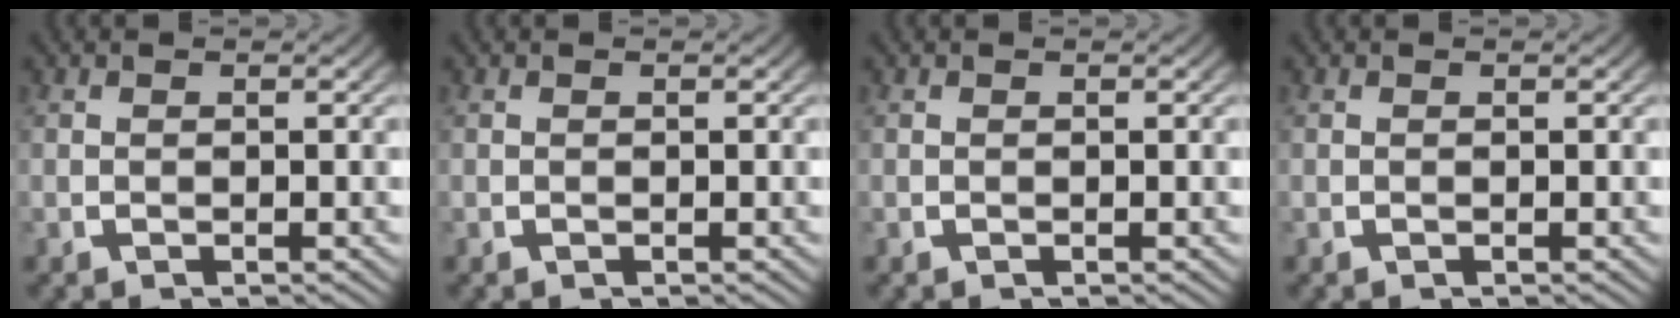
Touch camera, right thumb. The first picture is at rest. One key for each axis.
{"total": 0.0}
{"total": 0.0}
{"total": 0.0}